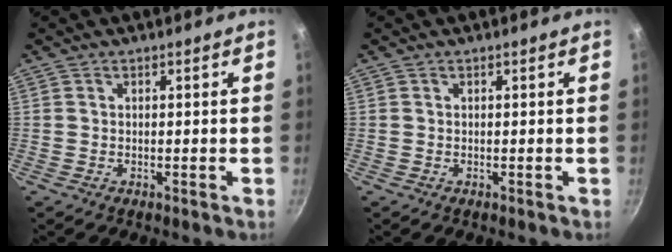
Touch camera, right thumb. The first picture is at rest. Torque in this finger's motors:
{"motor_torque": [-0.08, -0.24, 0.06, -0.57, -0.02]}